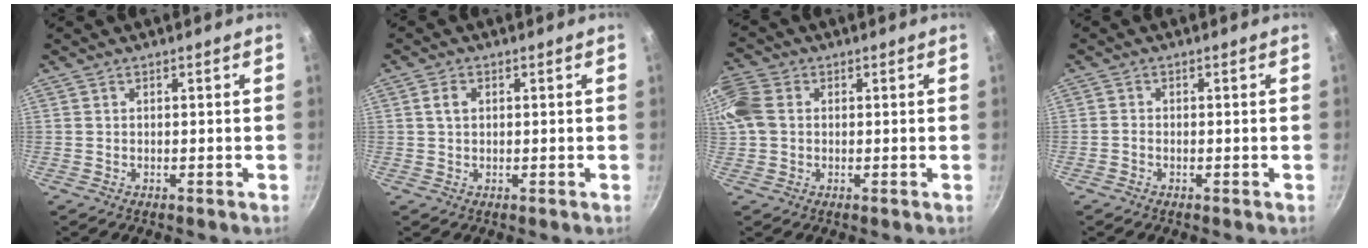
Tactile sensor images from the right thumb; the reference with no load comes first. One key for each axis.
{"total": 2.6, "fx": 0.7, "fy": 1.7, "fz": 1.7, "tx": -0.028, "ty": 0.003, "tz": 0.013}
{"total": 7.7, "fx": 1.3, "fy": 5.8, "fz": 4.9, "tx": -0.108, "ty": 0.016, "tz": 0.016}
{"total": 0.9, "fx": -0.6, "fy": 0.5, "fz": 0.4, "tx": -0.011, "ty": 0.004, "tz": -0.017}